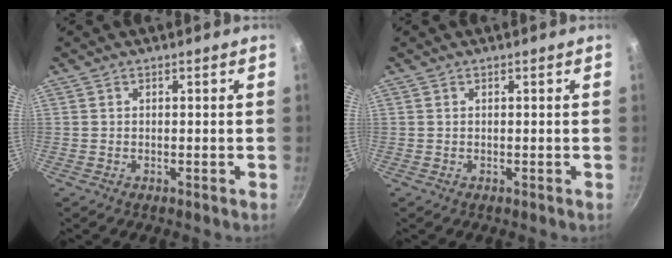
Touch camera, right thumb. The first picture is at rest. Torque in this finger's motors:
{"motor_torque": [0.01, 0.19, 0.36, -0.24, -0.03]}